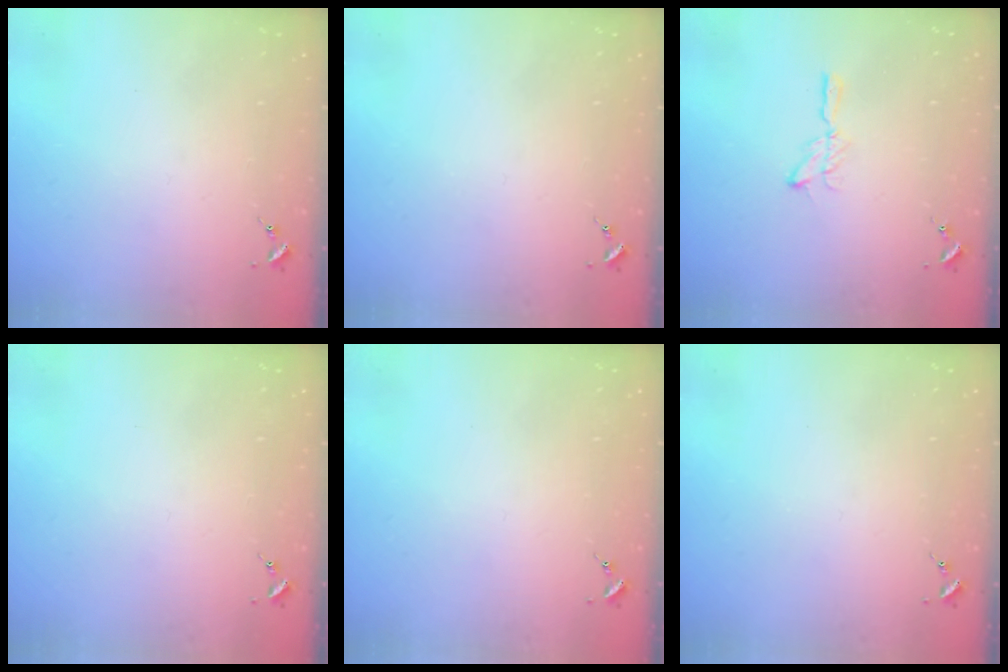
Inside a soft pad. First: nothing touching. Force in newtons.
{"total": 0.0}
{"total": 5.8, "press": 5.8, "slide": 0.6}
{"total": 0.0}
{"total": 0.0}
{"total": 0.0}